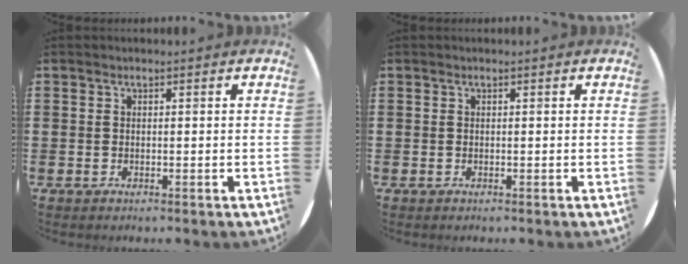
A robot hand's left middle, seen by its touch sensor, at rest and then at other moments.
{"total": 0.0}